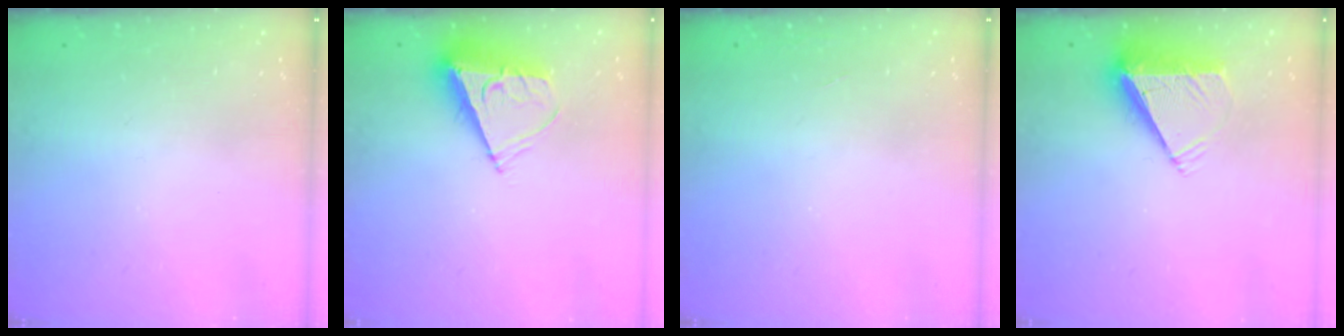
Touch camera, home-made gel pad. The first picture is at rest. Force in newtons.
{"total": 8.6, "press": 8.6, "slide": 0.5}
{"total": 0.0}
{"total": 7.0, "press": 6.9, "slide": 1.1}